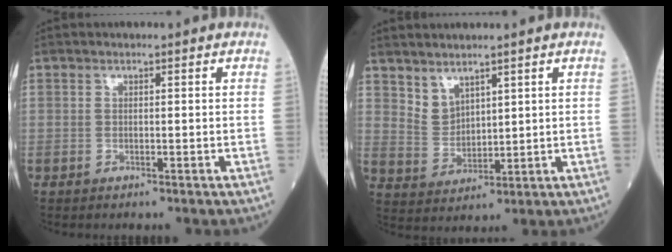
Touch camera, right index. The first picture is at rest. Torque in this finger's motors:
{"motor_torque": [0.26, 0.34, 0.11, 0.00]}